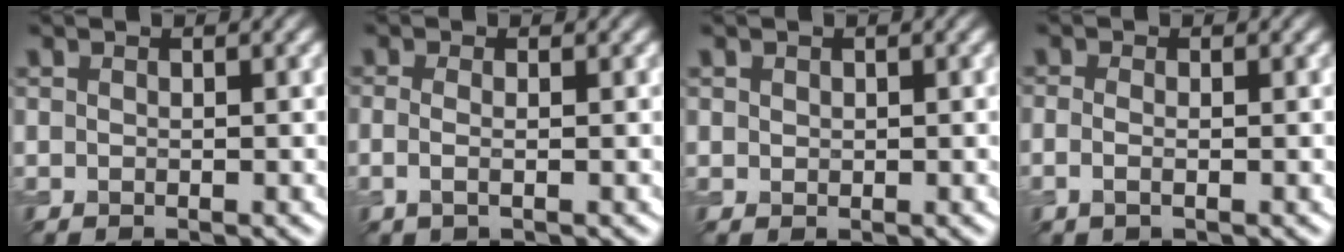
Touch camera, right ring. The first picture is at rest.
{"total": 1.5, "force": [-0.3, 0.5, 1.3], "torque": [-0.029, -0.006, -0.010]}
{"total": 0.6, "force": [0.3, 0.5, 0.1], "torque": [0.002, -0.002, 0.006]}
{"total": 1.2, "force": [-0.3, 0.5, 1.1], "torque": [-0.026, -0.005, -0.011]}